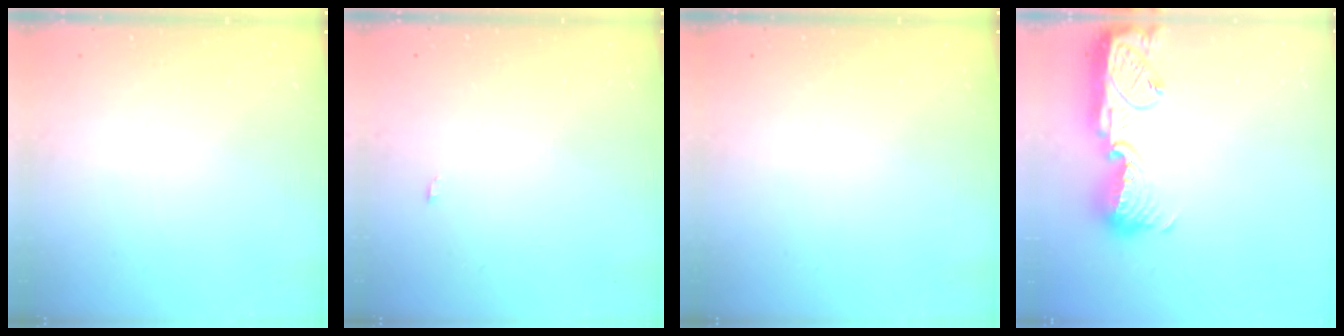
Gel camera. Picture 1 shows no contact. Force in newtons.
{"total": 6.7, "press": 2.2, "slide": 6.3}
{"total": 0.0}
{"total": 14.9, "press": 14.9, "slide": 1.0}